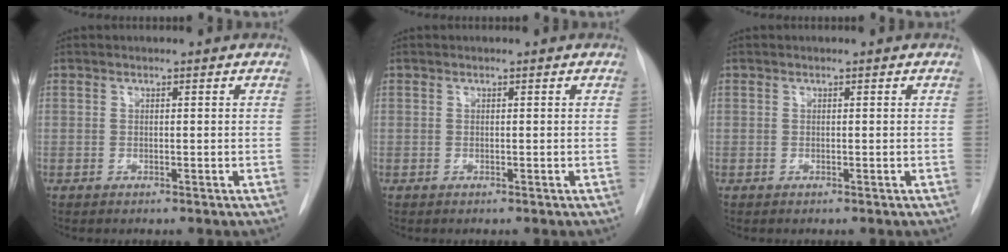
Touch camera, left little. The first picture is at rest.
{"total": 0.0}
{"total": 0.0}